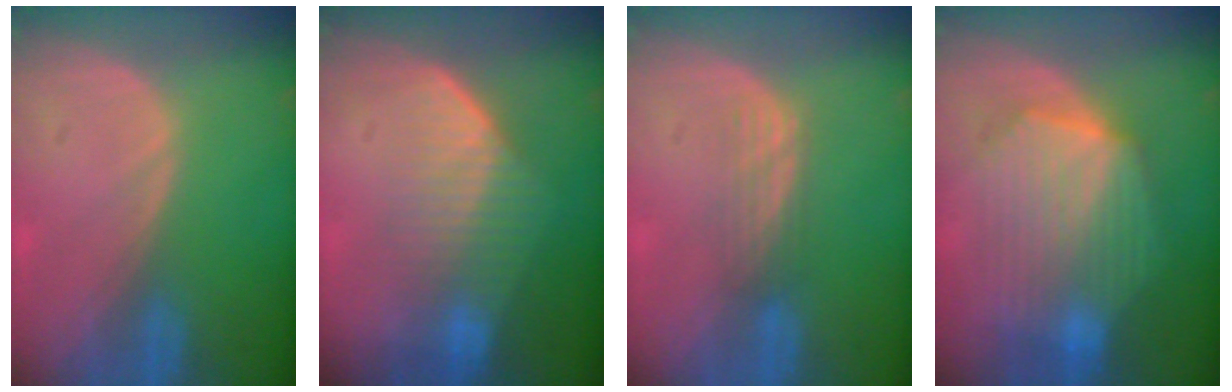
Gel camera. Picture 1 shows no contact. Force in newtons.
{"total": 7.0, "press": 6.4, "slide": 3.0}
{"total": 3.1, "press": 2.7, "slide": 1.7}
{"total": 10.3, "press": 10.3, "slide": 0.9}